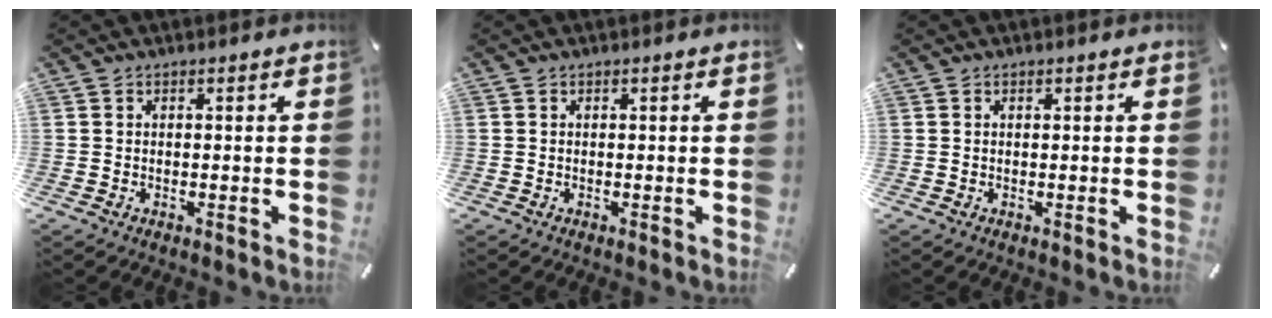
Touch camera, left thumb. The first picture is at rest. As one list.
[{"total": 0.0}, {"total": 0.0}]